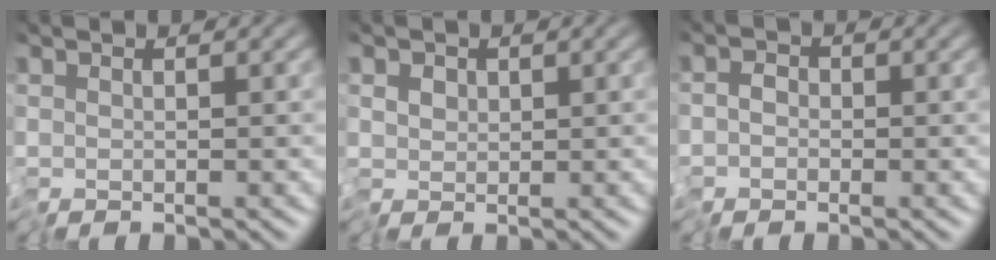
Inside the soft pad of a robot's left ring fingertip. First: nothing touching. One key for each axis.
{"total": 1.6, "fx": 0.1, "fy": 1.2, "fz": 1.0, "tx": -0.018, "ty": 0.005, "tz": 0.002}
{"total": 1.5, "fx": -0.9, "fy": 1.1, "fz": 0.7, "tx": 0.000, "ty": 0.001, "tz": -0.018}